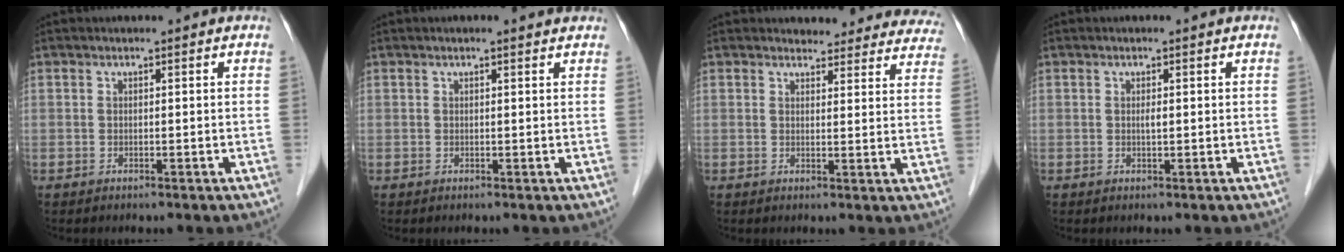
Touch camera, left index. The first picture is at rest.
{"total": 1.4, "force": [1.1, 0.2, 0.8], "torque": [-0.014, 0.010, 0.011]}
{"total": 15.0, "force": [14.1, 4.6, 2.0], "torque": [0.015, -0.031, 0.133]}
{"total": 0.7, "force": [-0.2, 0.0, 0.6], "torque": [-0.012, -0.005, -0.004]}